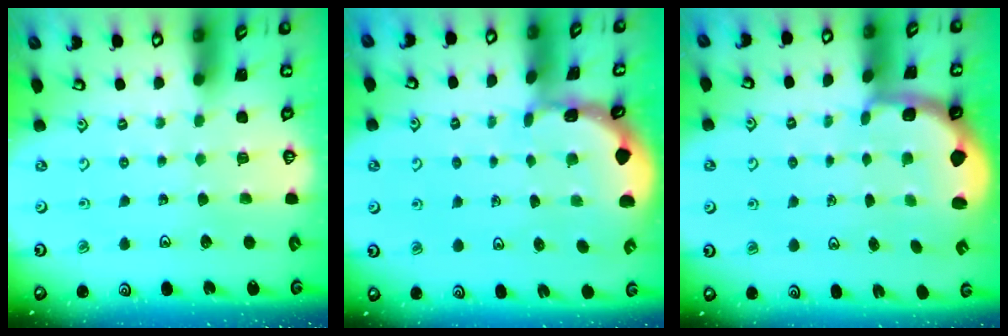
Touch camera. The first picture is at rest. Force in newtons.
{"total": 1.0, "press": 1.0, "slide": 0.2}
{"total": 2.4, "press": 1.1, "slide": 2.1}